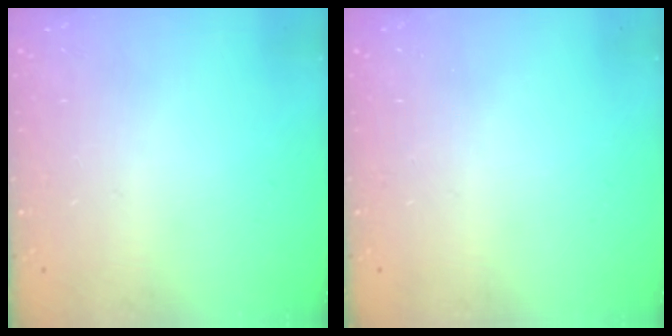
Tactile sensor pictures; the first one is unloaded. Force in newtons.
{"total": 0.0}